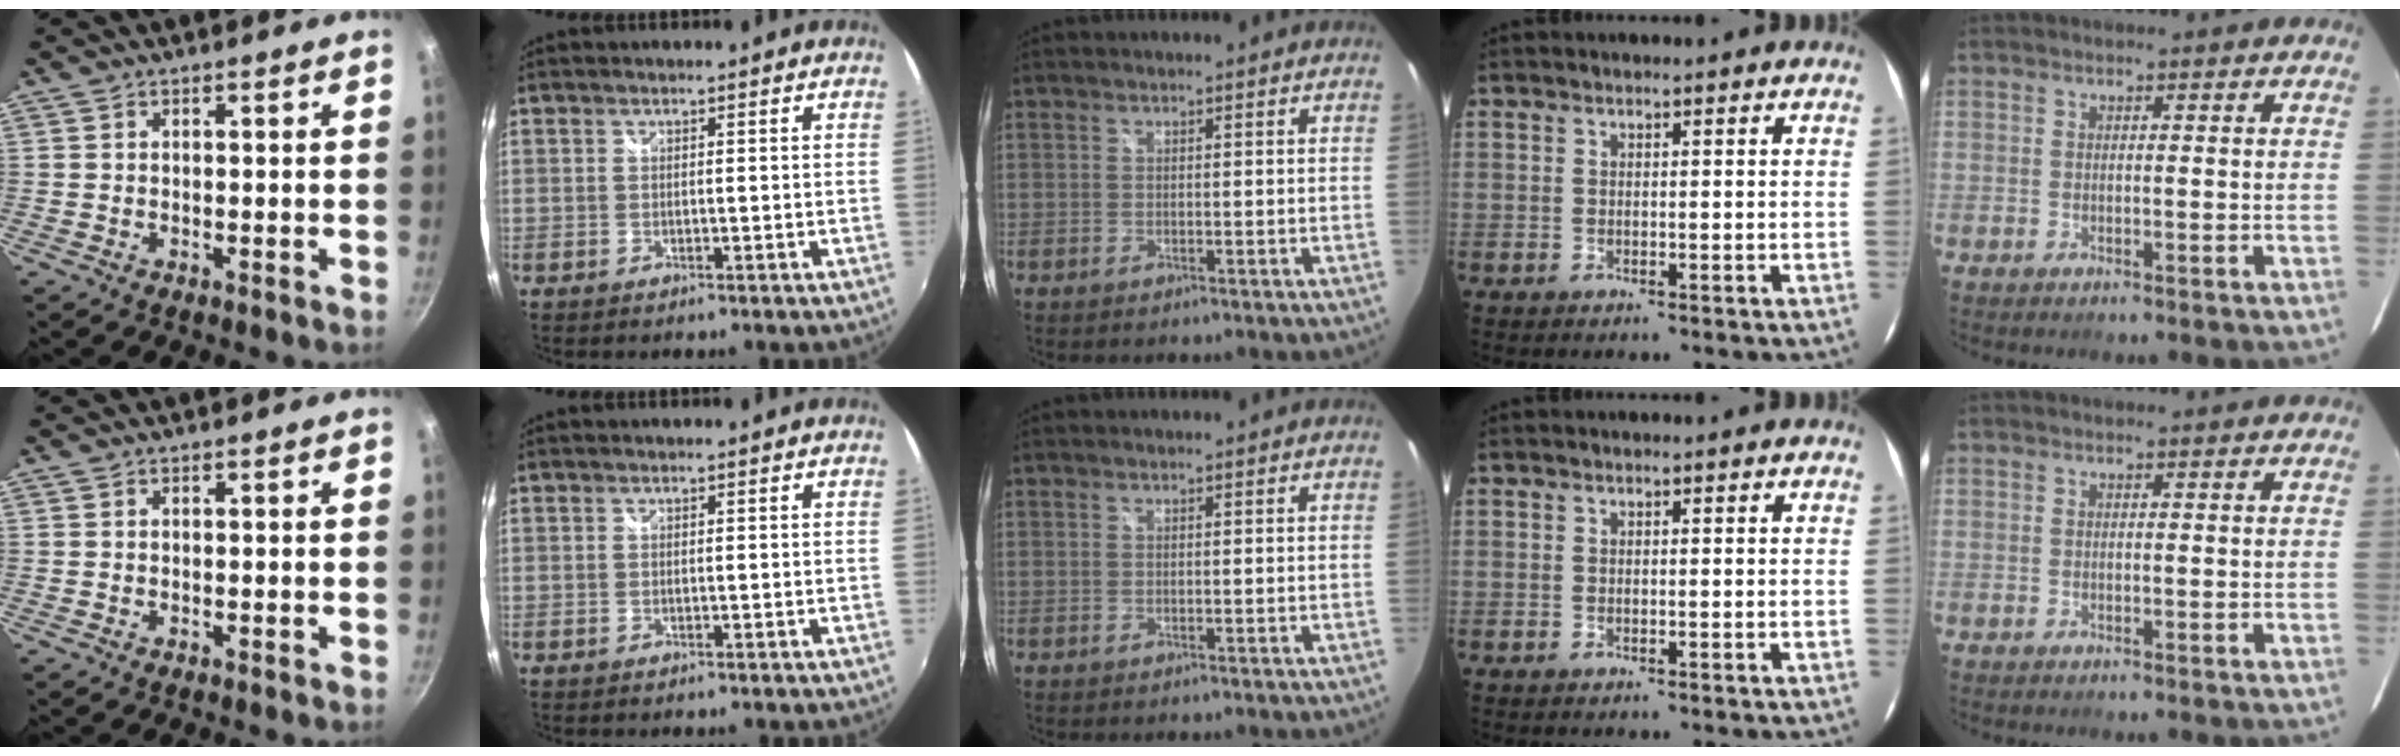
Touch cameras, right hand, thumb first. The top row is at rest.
{}